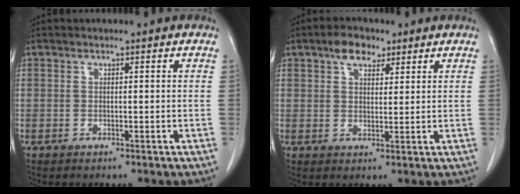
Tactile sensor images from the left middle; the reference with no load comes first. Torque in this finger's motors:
{"motor_torque": [0.35, -0.24, 0.05, 0.02]}